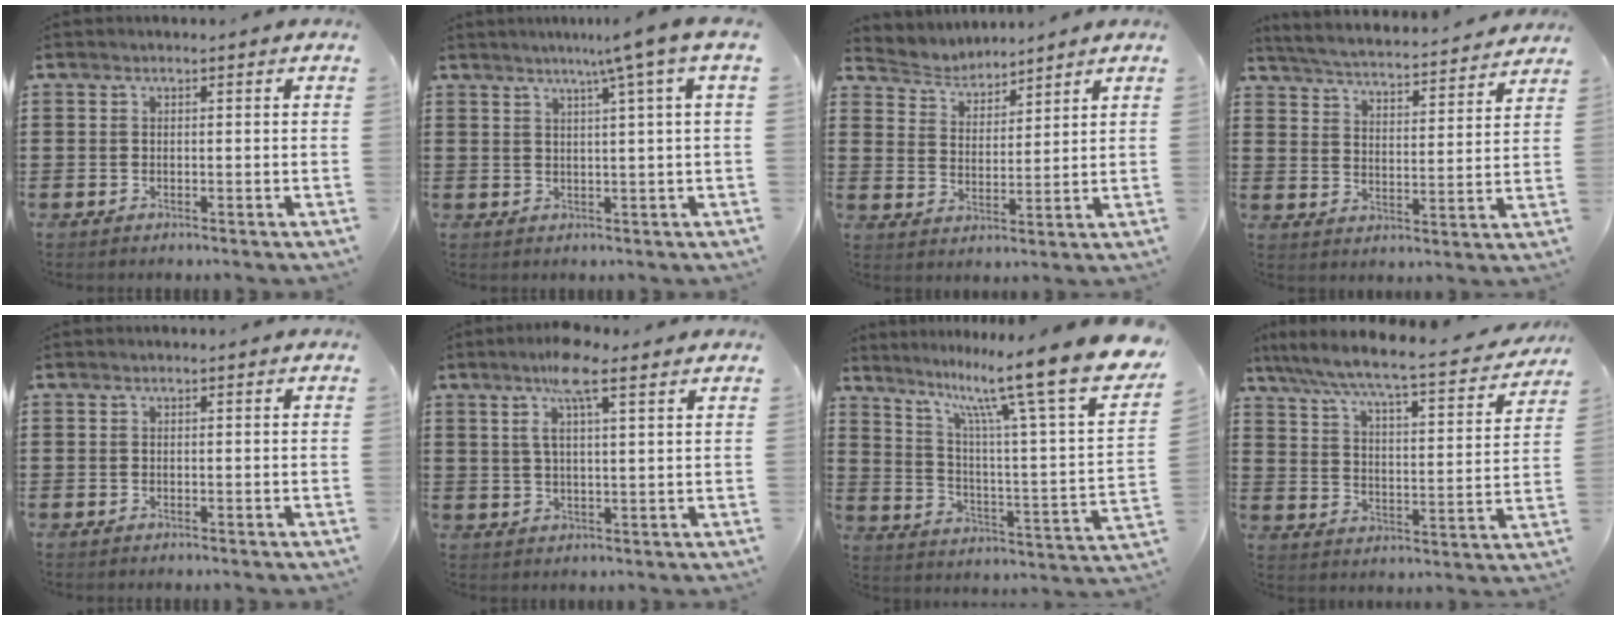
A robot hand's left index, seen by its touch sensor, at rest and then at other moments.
{"total": 5.1, "force": [2.5, -1.2, 4.2], "torque": [-0.084, -0.003, 0.038]}
{"total": 3.7, "force": [3.6, 0.7, -0.4], "torque": [-0.012, -0.016, 0.062]}
{"total": 3.9, "force": [3.8, -0.6, 0.6], "torque": [-0.033, -0.037, 0.057]}
{"total": 0.0}
{"total": 7.2, "force": [4.4, 1.0, 5.6], "torque": [-0.113, 0.003, 0.073]}
{"total": 14.9, "force": [11.1, 0.6, 10.0], "torque": [-0.192, -0.080, 0.172]}
{"total": 6.4, "force": [5.7, 0.1, 2.8], "torque": [-0.083, -0.045, 0.091]}